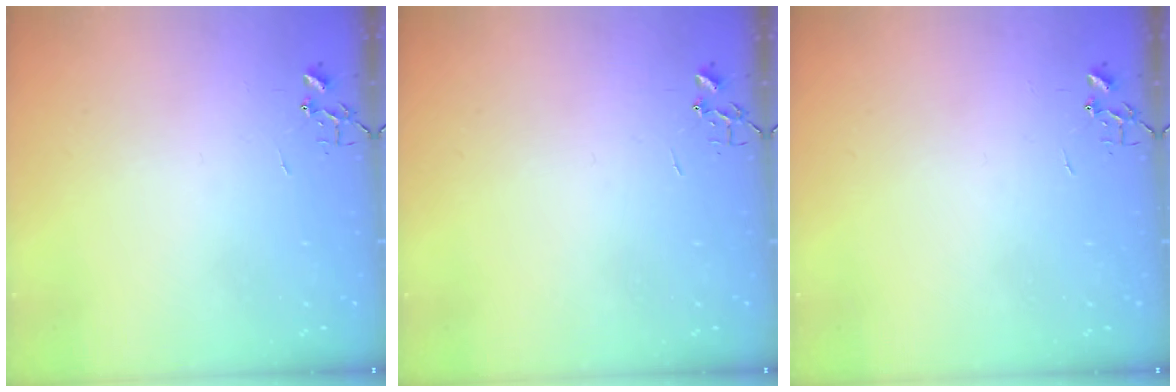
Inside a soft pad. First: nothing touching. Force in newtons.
{"total": 0.0}
{"total": 0.0}